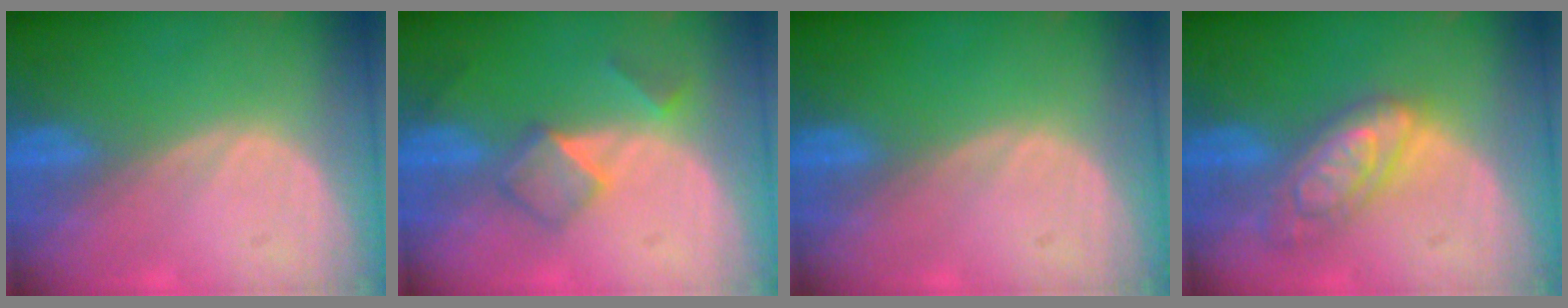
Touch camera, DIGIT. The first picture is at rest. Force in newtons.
{"total": 5.1, "press": 4.4, "slide": 2.5}
{"total": 0.0}
{"total": 7.1, "press": 7.1, "slide": 0.4}